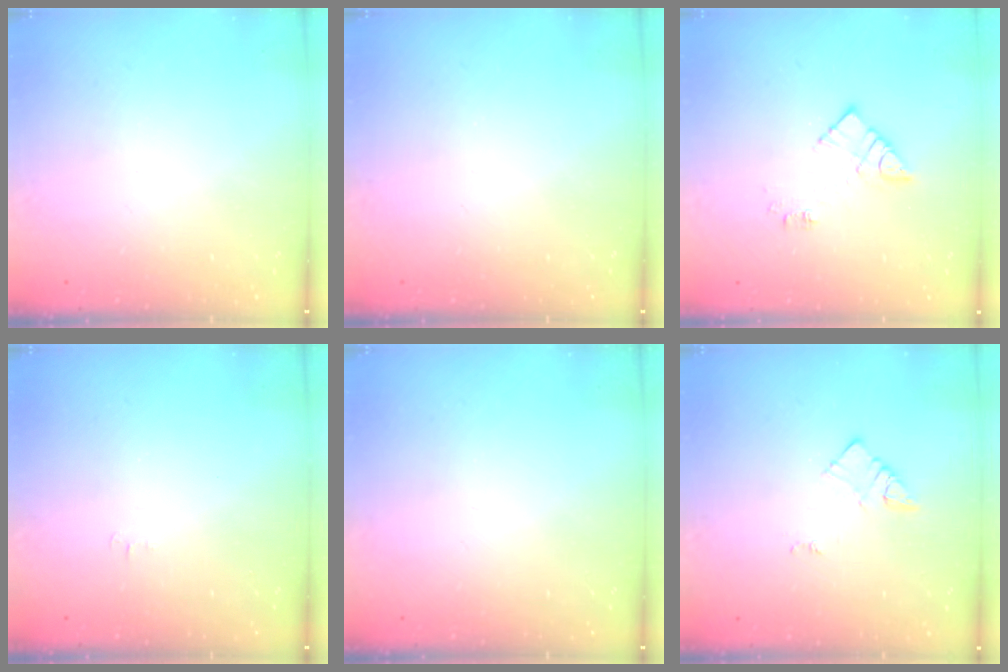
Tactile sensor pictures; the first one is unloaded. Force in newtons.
{"total": 2.2, "press": 2.1, "slide": 0.4}
{"total": 10.1, "press": 10.1, "slide": 0.6}
{"total": 3.6, "press": 3.6, "slide": 0.4}
{"total": 0.0}
{"total": 3.0, "press": 3.0, "slide": 0.4}